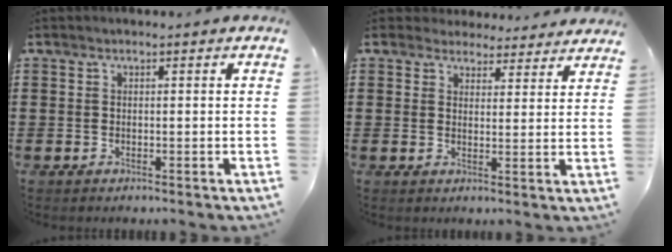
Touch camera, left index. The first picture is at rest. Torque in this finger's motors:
{"motor_torque": [2.14, 0.00, 0.08, -0.05]}